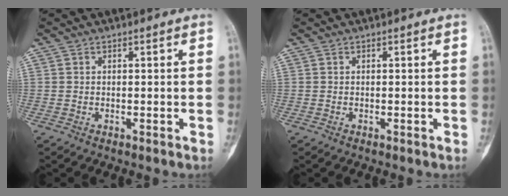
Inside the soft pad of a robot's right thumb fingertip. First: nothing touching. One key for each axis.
{"total": 0.0}